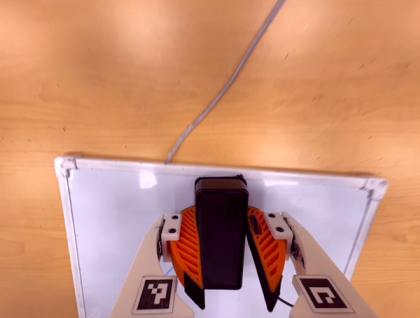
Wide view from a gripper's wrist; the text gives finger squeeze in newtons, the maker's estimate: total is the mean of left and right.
{"total": 13.4, "left": 15.4, "right": 11.5}